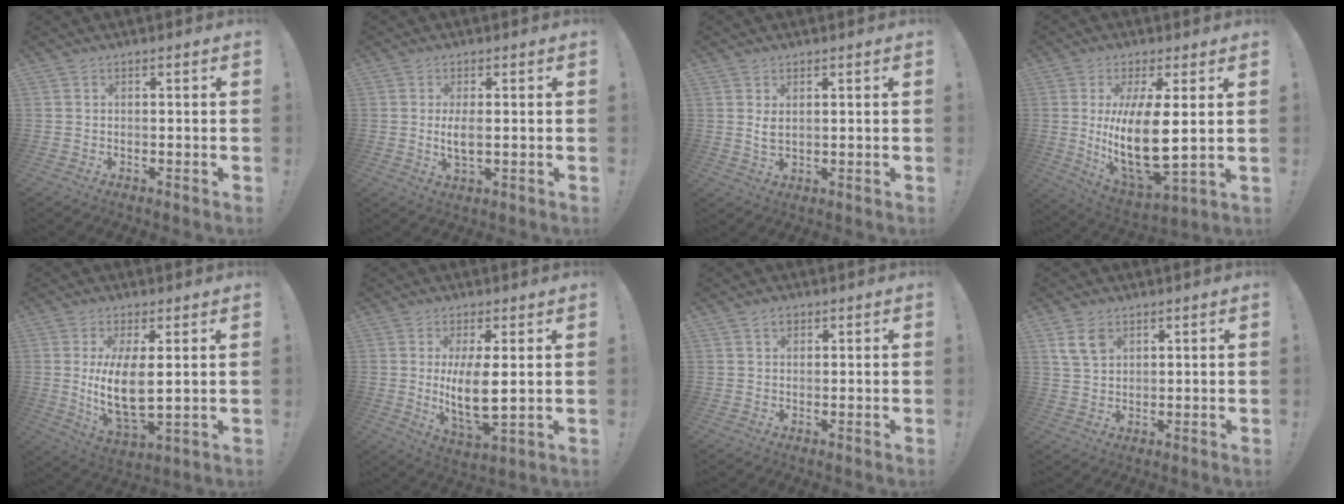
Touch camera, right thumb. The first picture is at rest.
{"total": 4.4, "force": [0.0, 1.6, 4.2], "torque": [-0.078, -0.011, -0.005]}
{"total": 3.2, "force": [1.3, 1.7, 2.5], "torque": [-0.032, -0.008, 0.020]}
{"total": 17.6, "force": [1.8, 6.2, 16.4], "torque": [-0.321, -0.034, 0.031]}
{"total": 11.7, "force": [2.1, 4.6, 10.6], "torque": [-0.213, -0.027, 0.037]}
{"total": 10.8, "force": [1.7, 3.8, 9.9], "torque": [-0.186, -0.026, 0.027]}
{"total": 2.5, "force": [1.4, 1.7, 1.2], "torque": [-0.014, 0.000, 0.024]}
{"total": 6.5, "force": [3.2, 4.2, 3.7], "torque": [-0.057, -0.008, 0.063]}